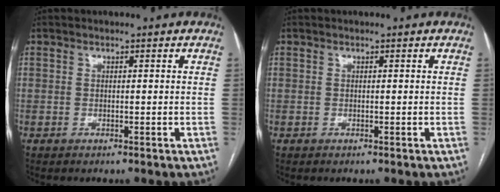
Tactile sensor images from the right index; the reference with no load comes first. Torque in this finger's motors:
{"motor_torque": [0.00, 0.00, 0.00, 0.00]}